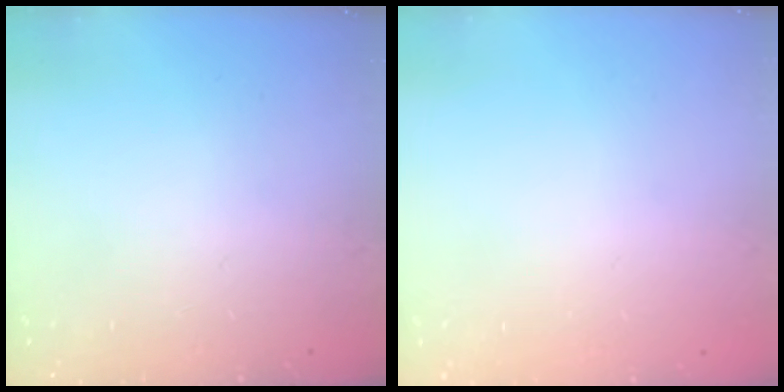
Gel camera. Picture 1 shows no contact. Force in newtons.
{"total": 0.0}